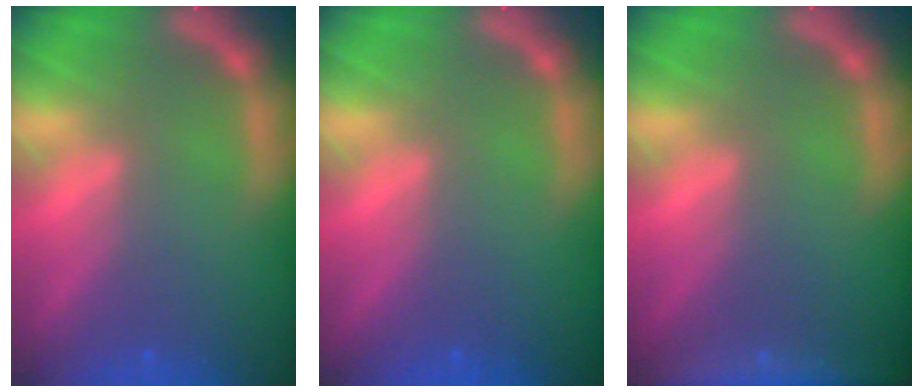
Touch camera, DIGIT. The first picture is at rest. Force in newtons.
{"total": 0.0}
{"total": 7.5}